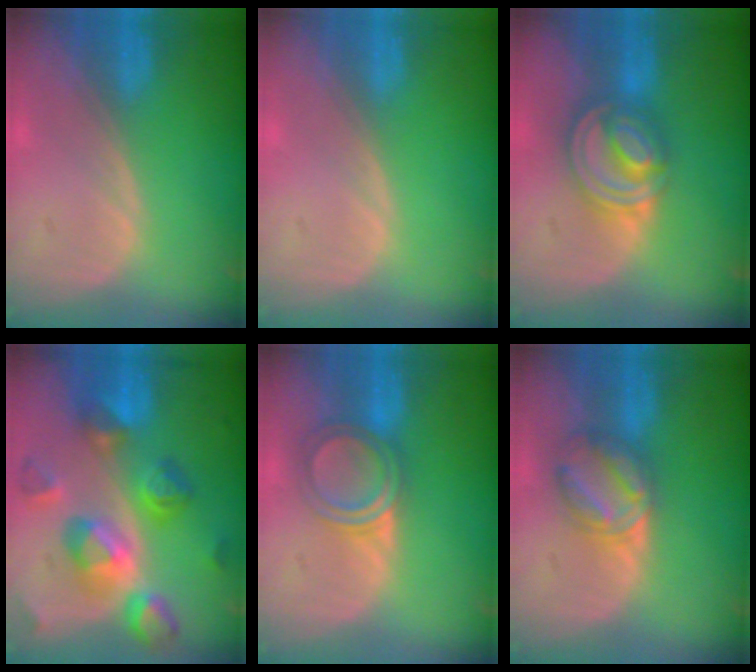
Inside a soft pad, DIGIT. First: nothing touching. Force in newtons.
{"total": 0.0}
{"total": 8.2, "press": 6.9, "slide": 4.4}
{"total": 10.8, "press": 10.8, "slide": 0.8}
{"total": 5.1, "press": 5.0, "slide": 0.9}
{"total": 5.7, "press": 5.7, "slide": 0.7}